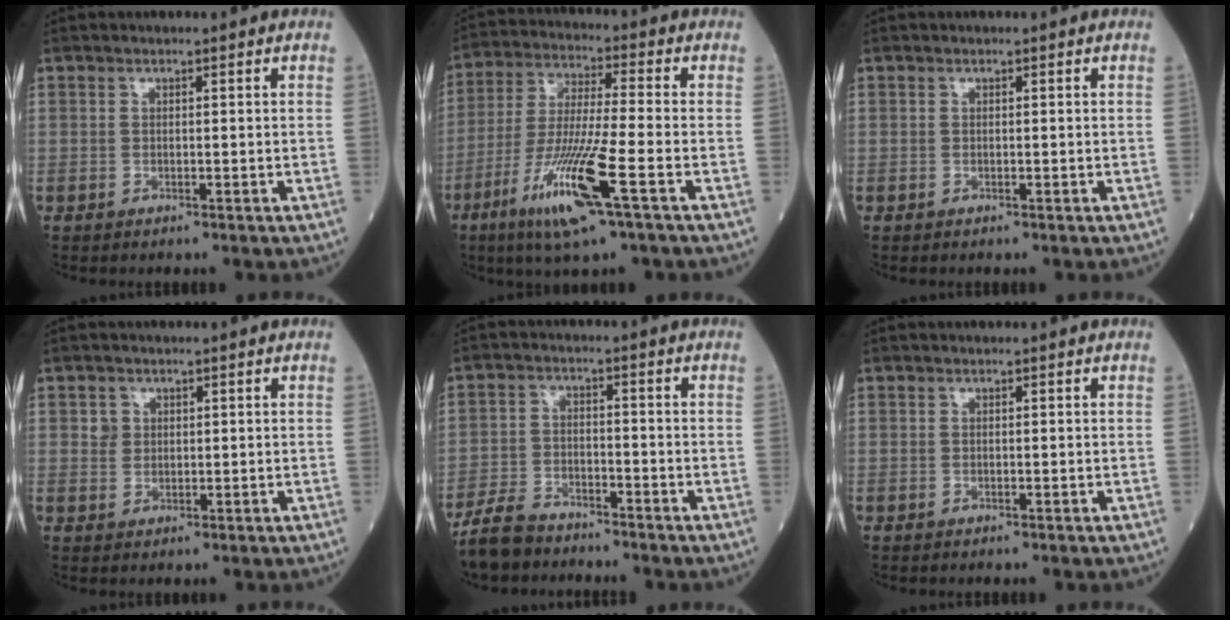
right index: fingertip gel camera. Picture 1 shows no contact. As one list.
[{"total": 13.7, "force": [-6.3, 0.2, 12.2], "torque": [-0.252, -0.025, -0.116]}, {"total": 0.0}, {"total": 2.0, "force": [0.8, 1.8, 0.4], "torque": [-0.005, -0.001, 0.011]}, {"total": 6.5, "force": [-5.9, 2.1, 1.8], "torque": [-0.045, -0.015, -0.113]}, {"total": 0.0}]